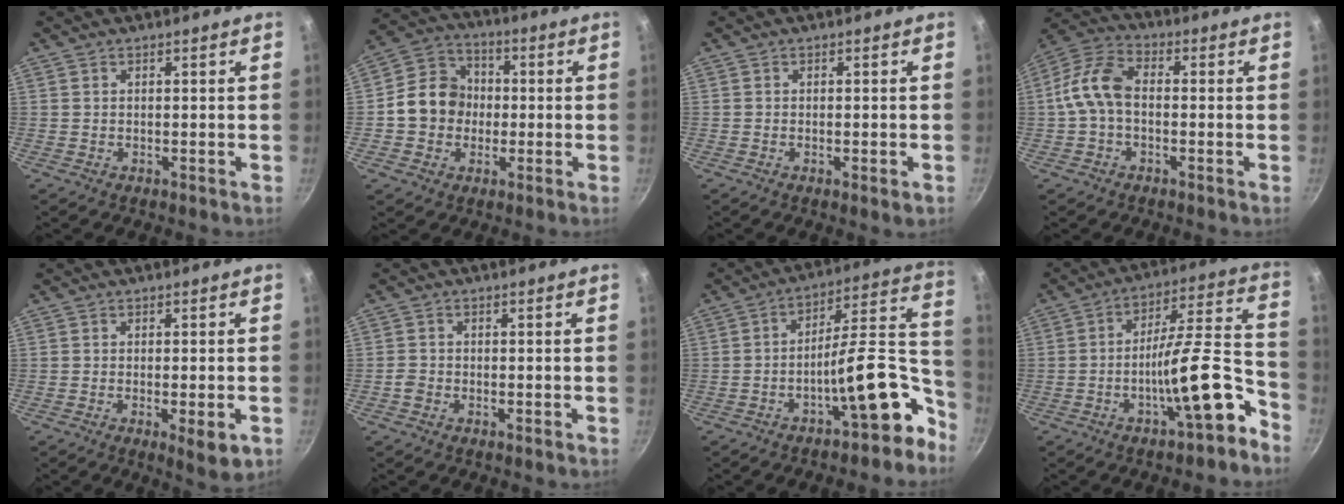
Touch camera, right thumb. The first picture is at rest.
{"total": 11.1, "force": [-0.8, 9.8, 5.2], "torque": [-0.054, 0.025, -0.032]}
{"total": 1.9, "force": [-0.6, 0.4, 1.7], "torque": [-0.032, -0.002, -0.012]}
{"total": 9.2, "force": [-0.9, 6.0, 6.9], "torque": [-0.128, 0.034, -0.035]}
{"total": 5.6, "force": [-1.9, 1.5, 5.1], "torque": [-0.071, -0.003, -0.025]}
{"total": 1.8, "force": [-1.1, 1.2, 0.8], "torque": [-0.021, 0.008, -0.026]}
{"total": 17.9, "force": [-8.6, 6.5, 14.3], "torque": [-0.142, 0.089, -0.133]}
{"total": 15.5, "force": [-7.8, 3.8, 12.9], "torque": [-0.156, 0.072, -0.125]}